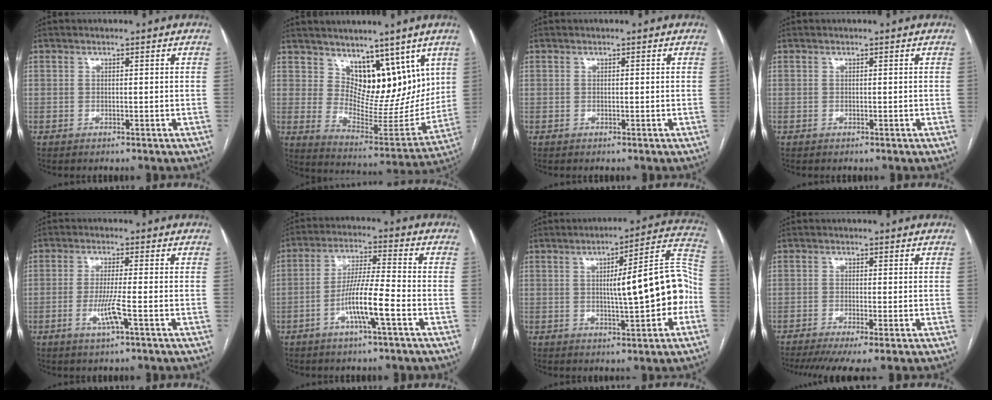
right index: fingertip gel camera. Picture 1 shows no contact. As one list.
[{"total": 12.6, "force": [7.7, 6.7, 7.4], "torque": [-0.097, -0.004, 0.141]}, {"total": 0.0}, {"total": 0.0}, {"total": 4.7, "force": [-1.7, -0.3, 4.4], "torque": [-0.089, -0.011, -0.032]}, {"total": 8.7, "force": [-3.5, 0.1, 7.9], "torque": [-0.152, 0.003, -0.065]}, {"total": 14.3, "force": [-1.3, 1.7, 14.1], "torque": [-0.188, 0.033, -0.016]}, {"total": 5.9, "force": [-4.0, 0.4, 4.3], "torque": [-0.069, -0.009, -0.068]}]